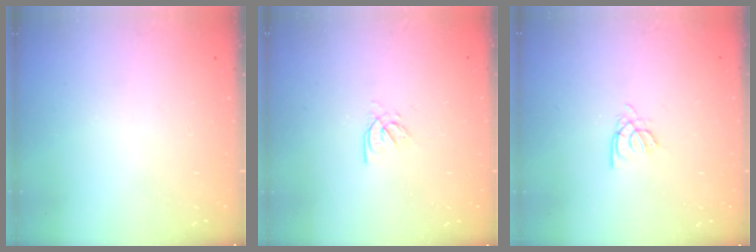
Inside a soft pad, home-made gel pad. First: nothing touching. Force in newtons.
{"total": 2.2, "press": 2.2, "slide": 0.4}
{"total": 2.4, "press": 2.4, "slide": 0.4}